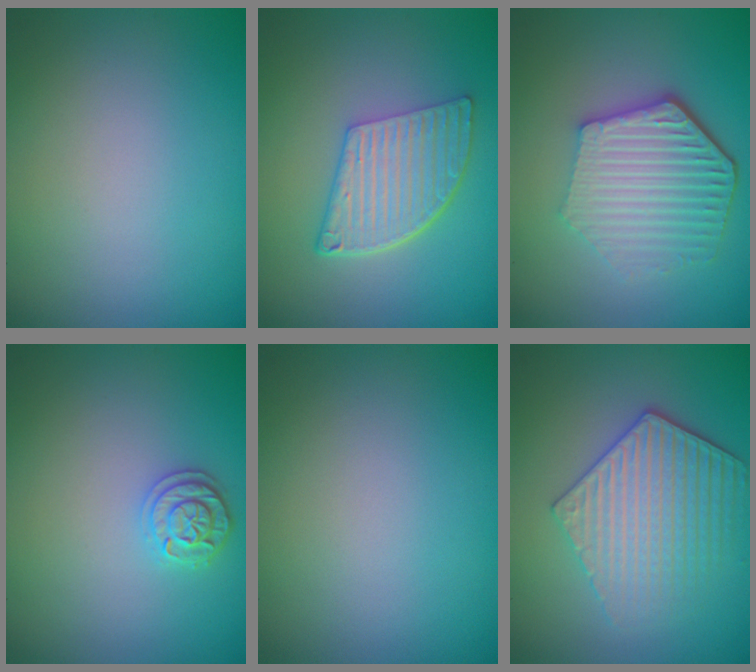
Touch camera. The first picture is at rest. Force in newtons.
{"total": 5.7, "press": 4.1, "slide": 4.0}
{"total": 5.9, "press": 4.5, "slide": 3.9}
{"total": 1.9, "press": 1.9, "slide": 0.3}
{"total": 0.0}
{"total": 4.3, "press": 3.9, "slide": 1.8}